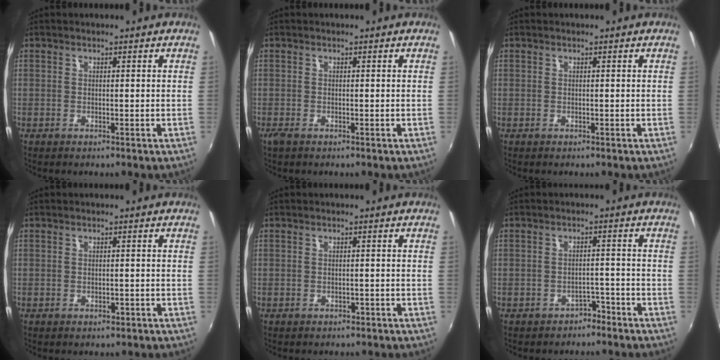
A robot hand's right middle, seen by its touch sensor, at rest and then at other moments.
{"total": 1.1, "force": [-0.8, 0.3, 0.8], "torque": [-0.016, -0.004, -0.016]}
{"total": 0.0}
{"total": 2.3, "force": [-1.9, 1.1, 0.6], "torque": [-0.013, -0.005, -0.021]}
{"total": 3.6, "force": [-3.1, 1.5, 1.0], "torque": [-0.017, -0.008, -0.036]}
{"total": 4.9, "force": [-4.1, 2.6, 0.8], "torque": [-0.019, 0.015, -0.044]}